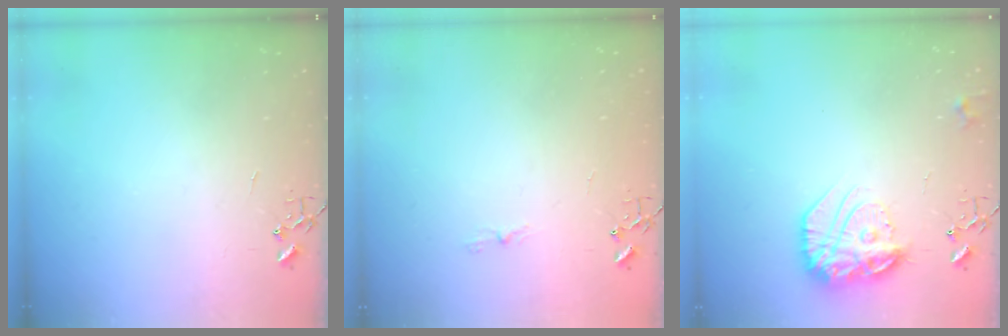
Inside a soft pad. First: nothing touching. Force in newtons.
{"total": 3.5, "press": 3.5, "slide": 0.3}
{"total": 17.3, "press": 17.3, "slide": 1.3}